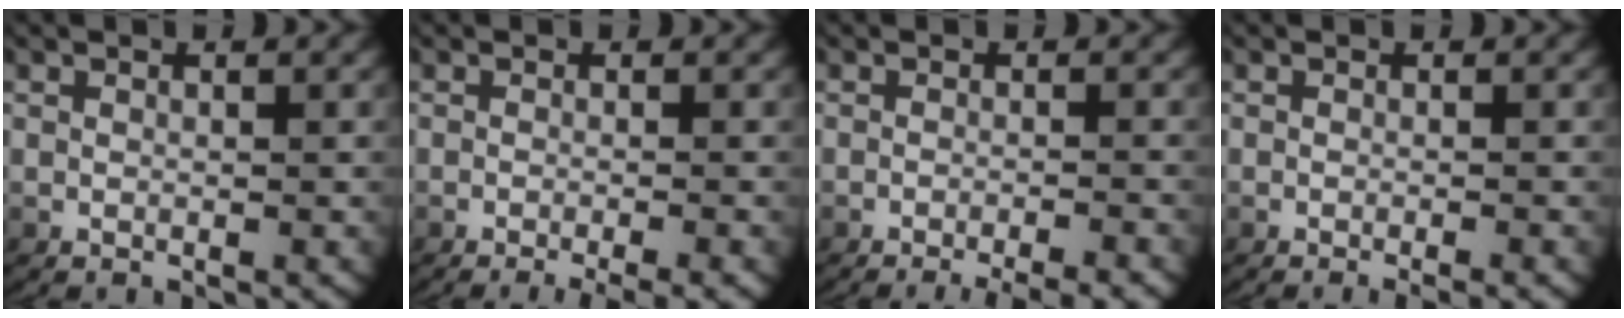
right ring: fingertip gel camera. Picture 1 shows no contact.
{"total": 4.0, "force": [-3.2, 0.8, 2.4], "torque": [-0.019, -0.001, -0.047]}
{"total": 4.6, "force": [-4.0, 0.9, 2.1], "torque": [-0.012, -0.002, -0.061]}
{"total": 1.9, "force": [-1.5, 0.3, 1.2], "torque": [-0.002, 0.005, -0.025]}